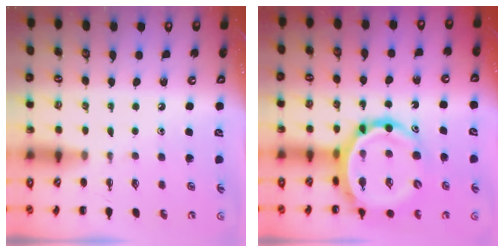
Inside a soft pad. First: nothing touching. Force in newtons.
{"total": 17.5, "press": 16.8, "slide": 4.9}